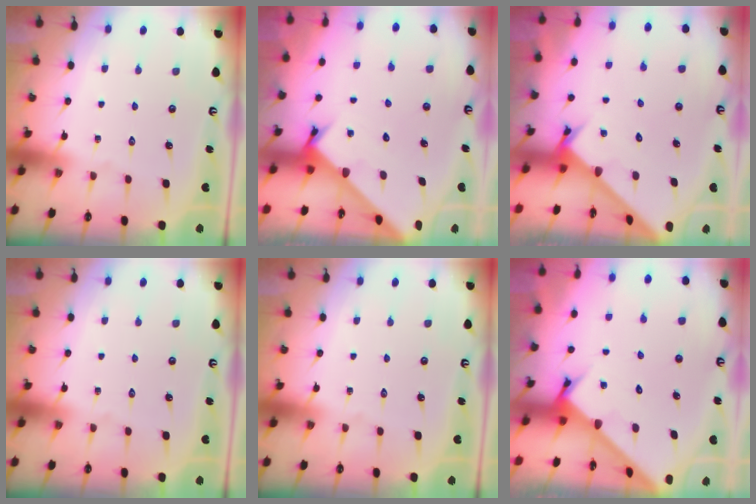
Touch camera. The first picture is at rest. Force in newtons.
{"total": 2.4, "press": 2.4, "slide": 0.1}
{"total": 2.2, "press": 2.2, "slide": 0.1}
{"total": 0.0}
{"total": 0.0}
{"total": 2.7, "press": 2.7, "slide": 0.2}